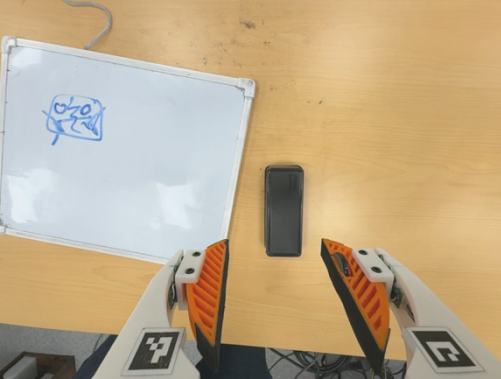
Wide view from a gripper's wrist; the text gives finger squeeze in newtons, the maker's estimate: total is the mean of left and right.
{"total": 0.0}